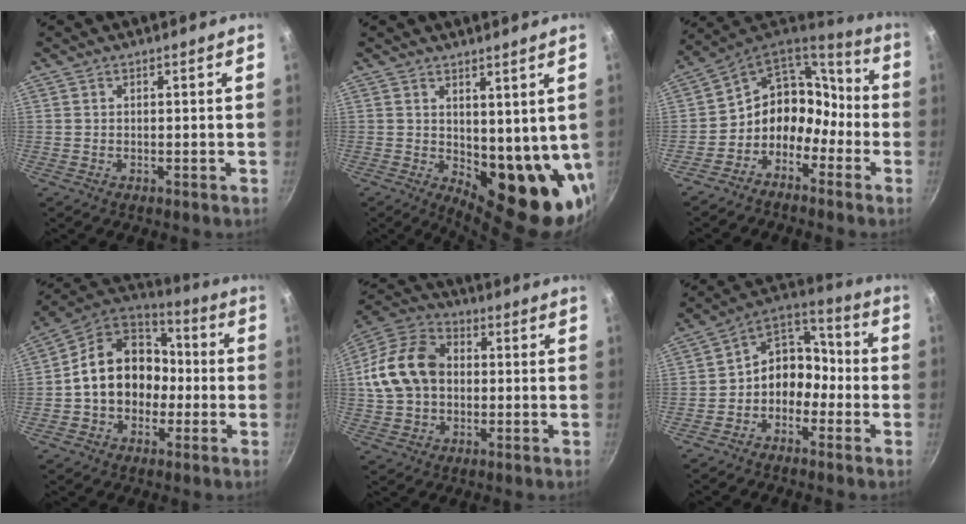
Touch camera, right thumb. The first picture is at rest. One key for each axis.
{"total": 13.7, "fx": 2.0, "fy": 6.9, "fz": 11.7, "tx": -0.116, "ty": -0.038, "tz": 0.046}
{"total": 12.5, "fx": -5.1, "fy": 10.1, "fz": 5.5, "tx": -0.043, "ty": 0.089, "tz": -0.108}
{"total": 16.7, "fx": -1.3, "fy": 13.4, "fz": 9.9, "tx": -0.126, "ty": 0.053, "tz": -0.033}
{"total": 15.5, "fx": 0.8, "fy": 11.6, "fz": 10.2, "tx": -0.172, "ty": 0.028, "tz": 0.001}
{"total": 10.3, "fx": -3.1, "fy": 8.2, "fz": 5.5, "tx": -0.036, "ty": 0.065, "tz": -0.076}